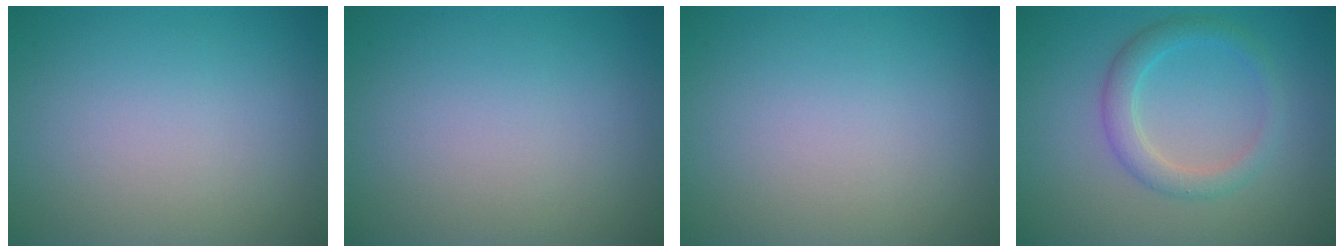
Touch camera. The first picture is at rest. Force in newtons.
{"total": 0.0}
{"total": 0.0}
{"total": 2.7, "press": 2.7, "slide": 0.1}